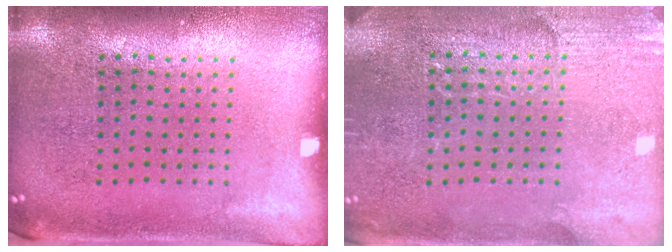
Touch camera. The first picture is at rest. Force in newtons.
{"total": 2.9, "press": 2.9, "slide": 0.5}